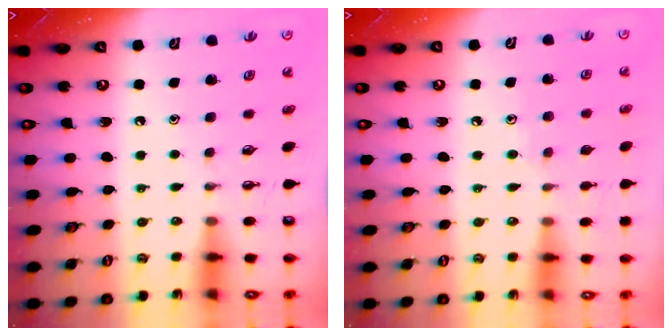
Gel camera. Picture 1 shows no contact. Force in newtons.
{"total": 6.0, "press": 6.0, "slide": 0.5}